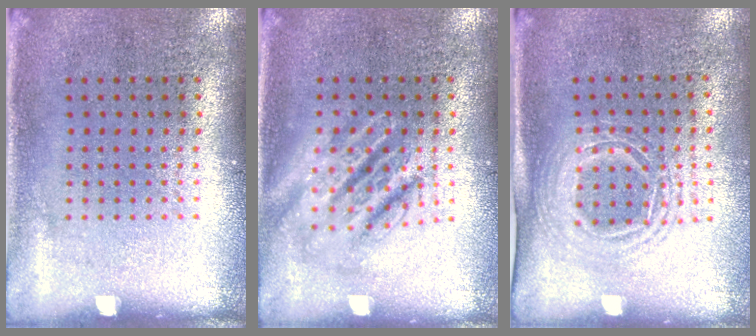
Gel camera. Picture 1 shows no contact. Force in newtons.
{"total": 2.7, "press": 2.7, "slide": 0.3}
{"total": 1.5, "press": 1.3, "slide": 0.9}